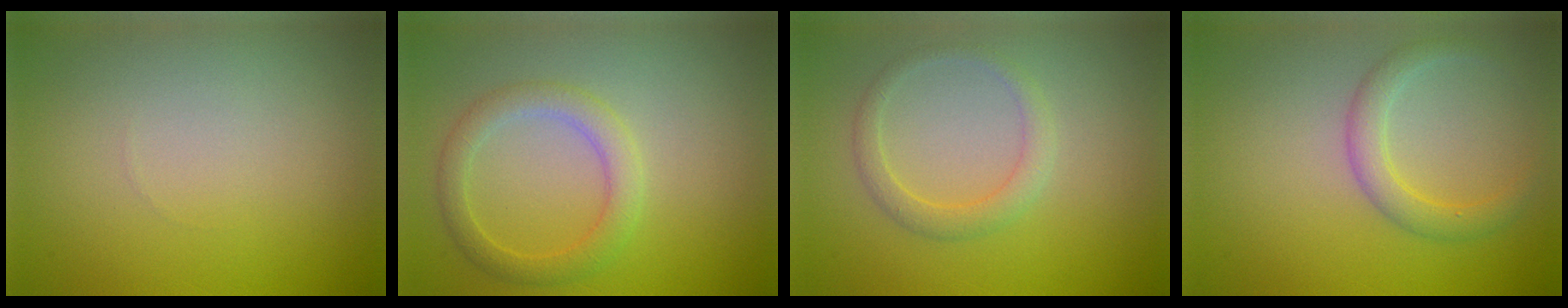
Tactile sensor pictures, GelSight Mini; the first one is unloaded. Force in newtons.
{"total": 2.8, "press": 2.8, "slide": 0.1}
{"total": 2.0, "press": 2.0, "slide": 0.1}
{"total": 2.5, "press": 2.5, "slide": 0.1}